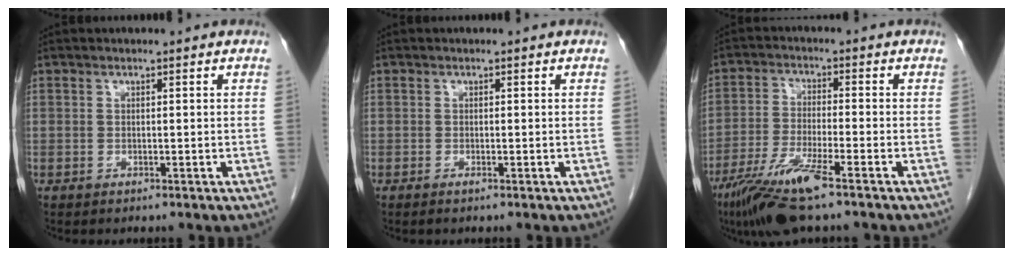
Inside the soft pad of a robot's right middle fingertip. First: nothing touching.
{"total": 0.6, "force": [-0.4, 0.0, 0.4], "torque": [-0.010, -0.001, -0.008]}
{"total": 9.7, "force": [-6.3, 0.5, 7.4], "torque": [-0.151, -0.024, -0.118]}